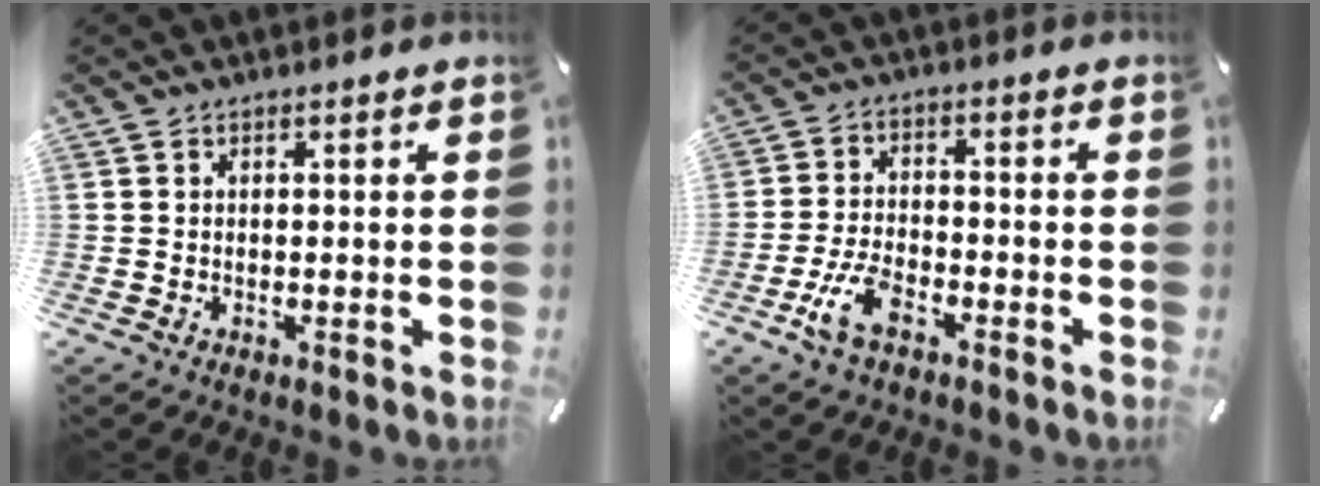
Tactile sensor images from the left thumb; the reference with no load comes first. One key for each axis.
{"total": 7.5, "fx": -4.0, "fy": 3.8, "fz": 5.1, "tx": -0.117, "ty": 0.011, "tz": -0.078}